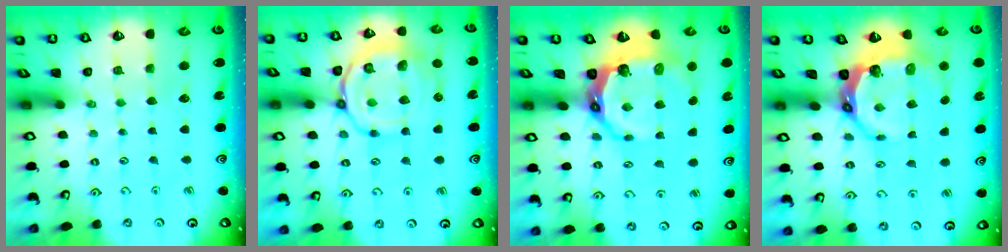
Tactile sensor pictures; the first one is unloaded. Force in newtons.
{"total": 14.9, "press": 14.8, "slide": 1.6}
{"total": 11.6, "press": 10.6, "slide": 4.9}
{"total": 9.7, "press": 8.4, "slide": 4.8}